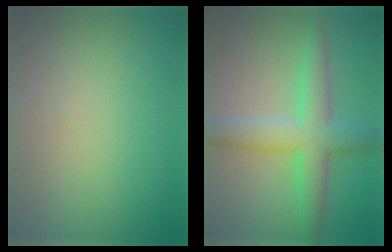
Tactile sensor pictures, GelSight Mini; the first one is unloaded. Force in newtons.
{"total": 5.7, "press": 5.7, "slide": 0.1}